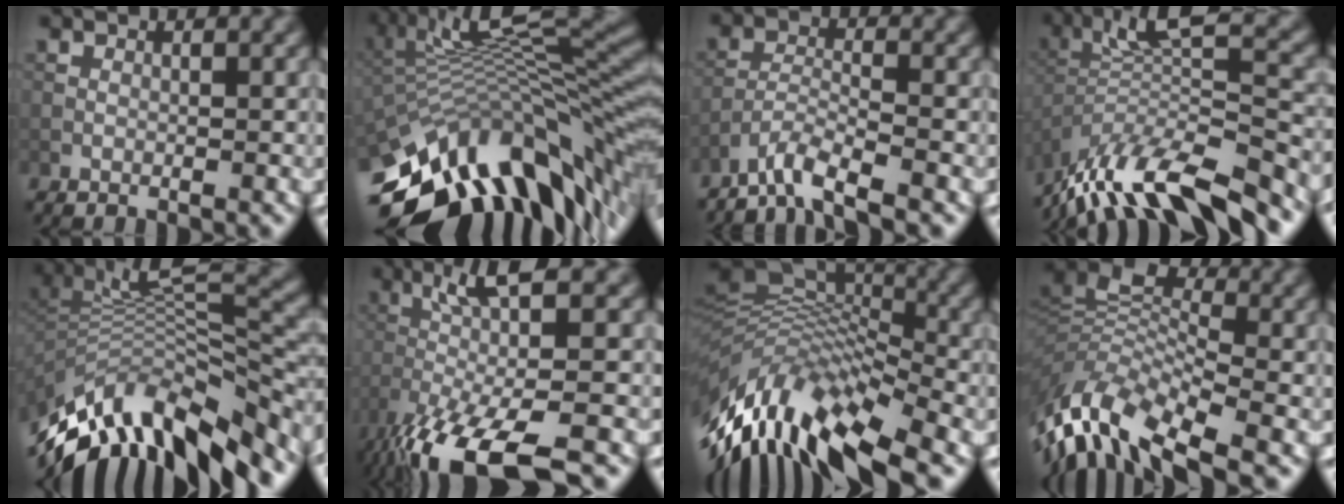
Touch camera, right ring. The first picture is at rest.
{"total": 15.9, "force": [-4.4, 6.6, 13.8], "torque": [-0.234, 0.016, -0.075]}
{"total": 3.2, "force": [-2.7, 0.3, 1.6], "torque": [-0.035, 0.001, -0.061]}
{"total": 12.0, "force": [-7.7, 3.2, 8.6], "torque": [-0.168, 0.032, -0.130]}
{"total": 12.0, "force": [-5.9, 4.8, 9.3], "torque": [-0.178, 0.023, -0.100]}
{"total": 11.5, "force": [-5.4, 2.5, 9.8], "torque": [-0.189, -0.004, -0.097]}
{"total": 13.6, "force": [-5.9, 5.9, 10.7], "torque": [-0.223, 0.013, -0.114]}
{"total": 11.0, "force": [-5.2, 4.8, 8.4], "torque": [-0.183, 0.013, -0.111]}